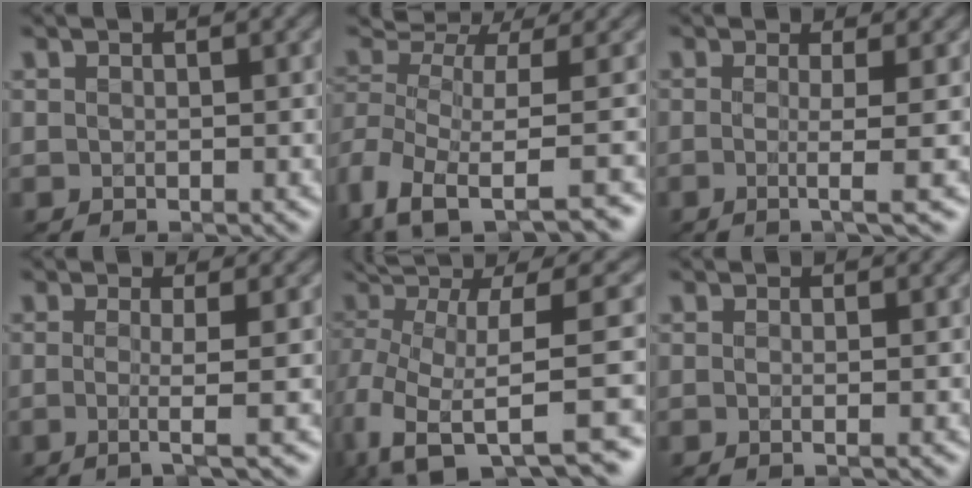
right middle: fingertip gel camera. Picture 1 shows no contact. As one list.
[{"total": 7.5, "force": [-2.5, 4.3, 5.6], "torque": [-0.121, 0.010, -0.013]}, {"total": 3.2, "force": [-0.2, 0.6, 3.1], "torque": [-0.051, -0.005, -0.013]}, {"total": 2.7, "force": [-0.3, 0.5, 2.7], "torque": [-0.046, -0.007, -0.016]}, {"total": 10.9, "force": [-0.8, 3.0, 10.4], "torque": [-0.195, 0.014, 0.007]}, {"total": 1.3, "force": [0.1, 0.6, 1.2], "torque": [-0.011, -0.008, -0.022]}]